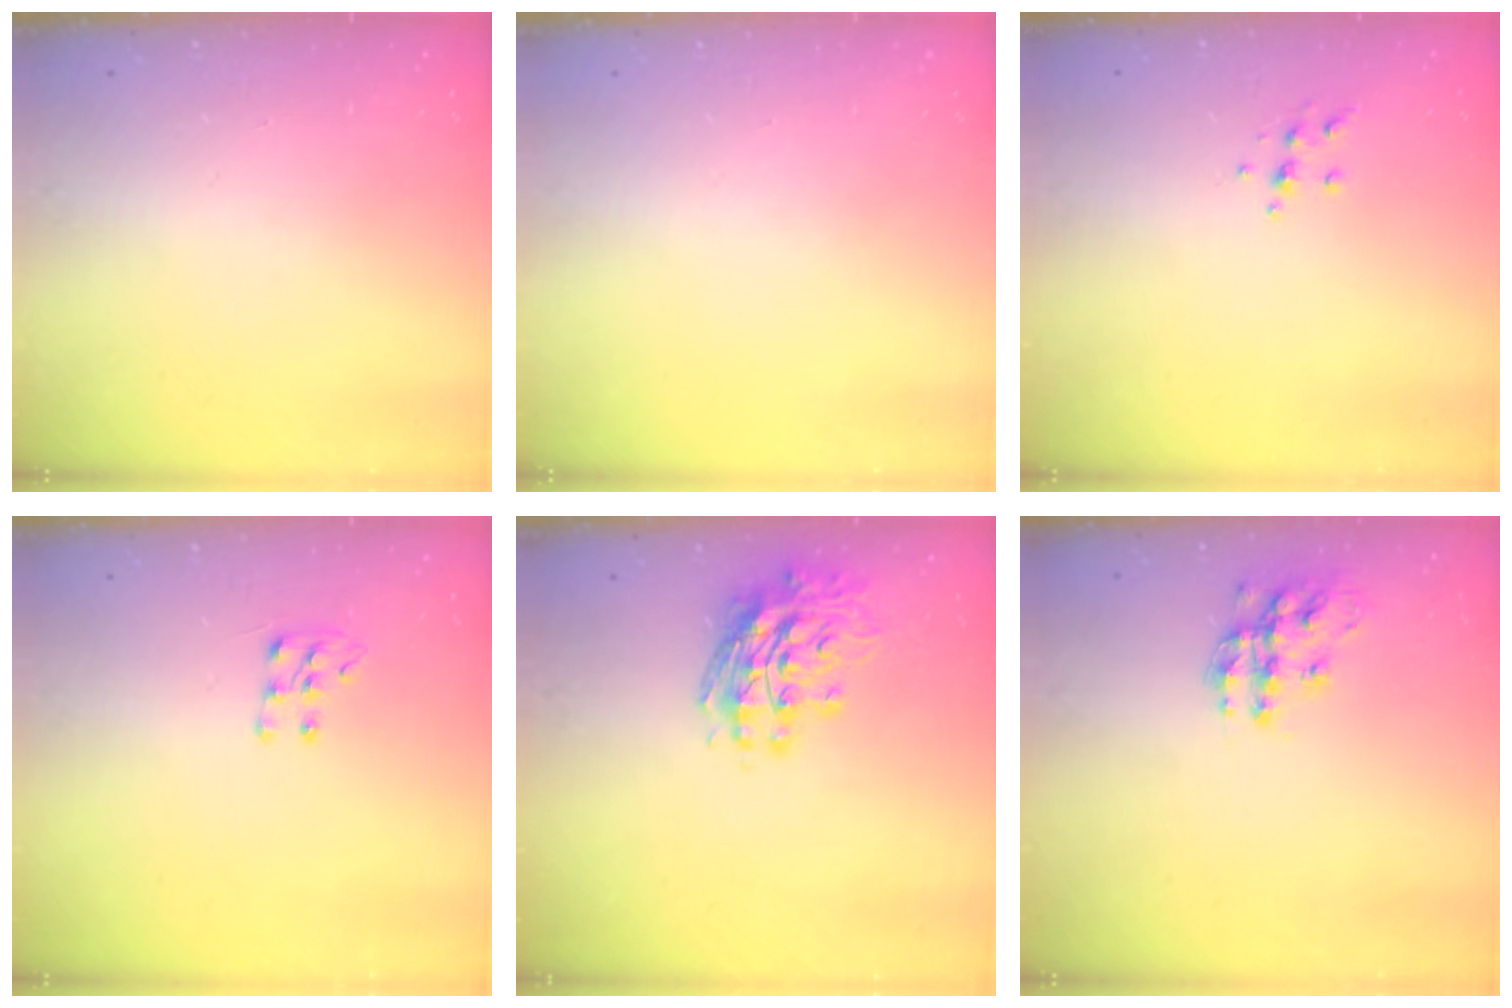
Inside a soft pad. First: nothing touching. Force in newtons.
{"total": 0.0}
{"total": 5.4, "press": 5.3, "slide": 0.6}
{"total": 6.3, "press": 6.1, "slide": 1.6}
{"total": 11.8, "press": 11.7, "slide": 1.3}
{"total": 13.8, "press": 13.8, "slide": 0.8}